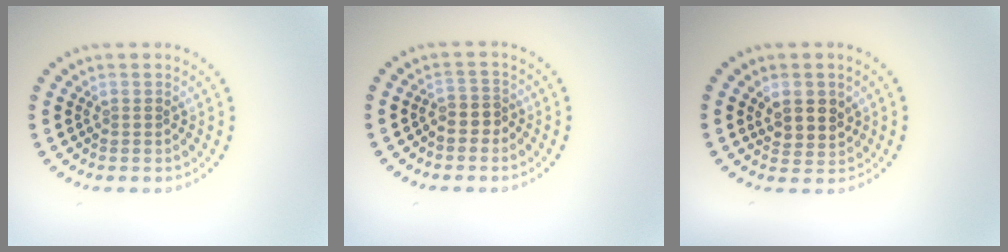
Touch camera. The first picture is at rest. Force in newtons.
{"total": 1.7, "press": 1.3, "slide": 1.1}
{"total": 2.7, "press": 2.5, "slide": 1.0}